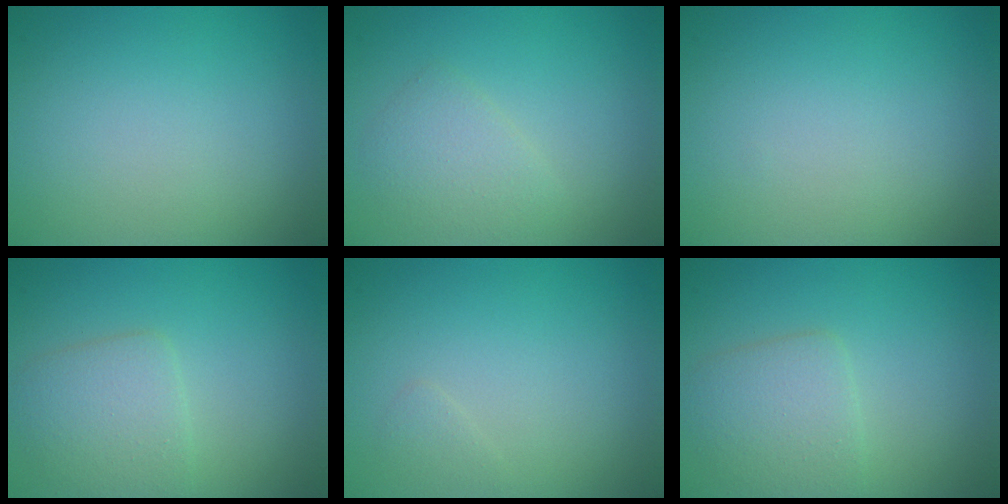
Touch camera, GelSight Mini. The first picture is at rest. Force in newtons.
{"total": 2.1, "press": 2.1, "slide": 0.1}
{"total": 0.0}
{"total": 3.0, "press": 3.0, "slide": 0.1}
{"total": 0.6, "press": 0.6, "slide": 0.0}
{"total": 3.0, "press": 3.0, "slide": 0.1}